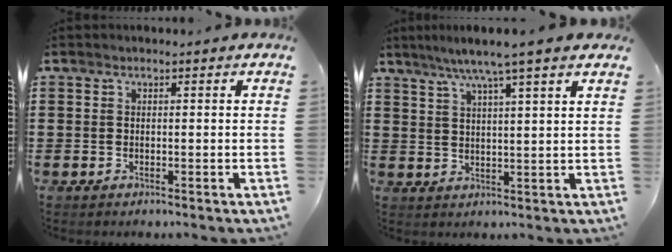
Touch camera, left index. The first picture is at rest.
{"total": 5.9, "force": [4.4, -0.6, 3.9], "torque": [-0.087, -0.011, 0.074]}